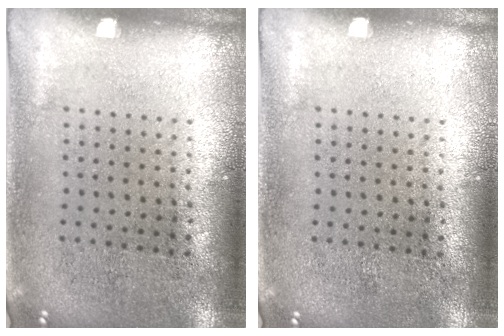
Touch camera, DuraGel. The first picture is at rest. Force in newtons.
{"total": 0.0}